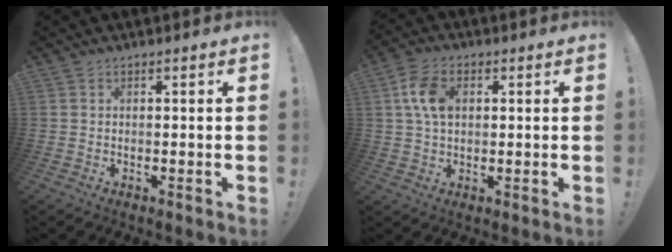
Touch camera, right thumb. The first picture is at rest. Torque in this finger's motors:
{"motor_torque": [0.32, 0.45, 0.98, 0.02, 0.07]}